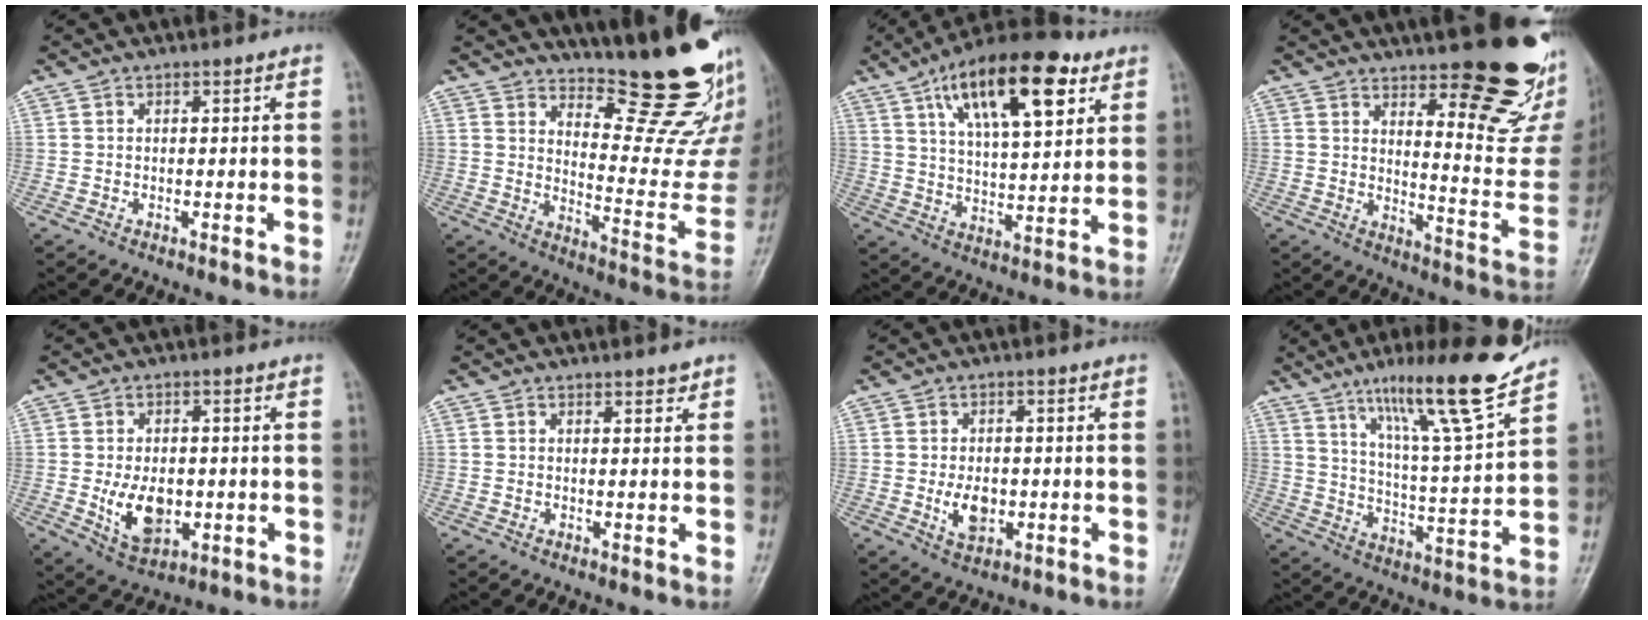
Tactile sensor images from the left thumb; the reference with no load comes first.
{"total": 19.5, "force": [15.8, 4.1, 10.6], "torque": [-0.107, -0.159, 0.220]}
{"total": 19.5, "force": [9.4, 7.6, 15.3], "torque": [-0.225, -0.022, 0.154]}
{"total": 23.4, "force": [14.0, 7.4, 17.3], "torque": [-0.180, -0.093, 0.188]}
{"total": 8.8, "force": [-1.2, 5.7, 6.6], "torque": [-0.097, -0.008, -0.009]}
{"total": 1.5, "force": [1.2, 0.5, 0.7], "torque": [-0.006, -0.008, 0.016]}
{"total": 5.6, "force": [-0.9, 3.7, 4.2], "torque": [-0.061, -0.004, -0.010]}
{"total": 17.2, "force": [12.5, 1.1, 11.8], "torque": [-0.178, -0.072, 0.206]}